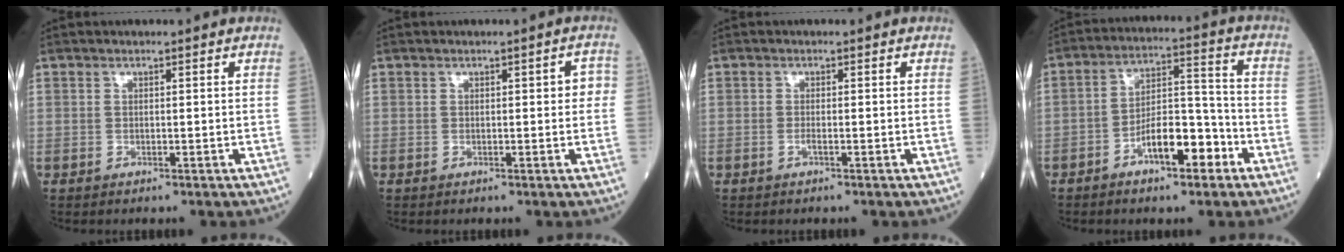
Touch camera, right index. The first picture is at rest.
{"total": 2.1, "force": [0.2, 0.9, 1.9], "torque": [-0.015, 0.011, 0.001]}
{"total": 0.7, "force": [-0.4, -0.1, 0.6], "torque": [-0.013, -0.001, -0.008]}
{"total": 9.2, "force": [-4.8, 3.1, 7.2], "torque": [-0.124, 0.022, -0.083]}